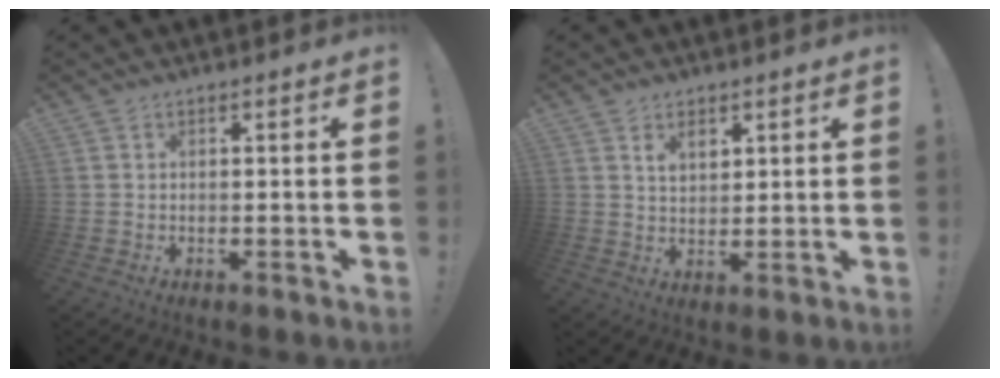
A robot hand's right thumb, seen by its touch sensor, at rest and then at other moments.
{"total": 4.3, "force": [2.4, 2.8, 2.2], "torque": [-0.036, -0.009, 0.041]}